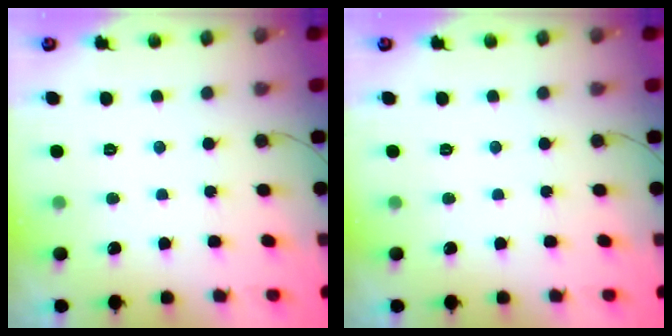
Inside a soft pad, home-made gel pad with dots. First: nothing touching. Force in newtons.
{"total": 0.0}